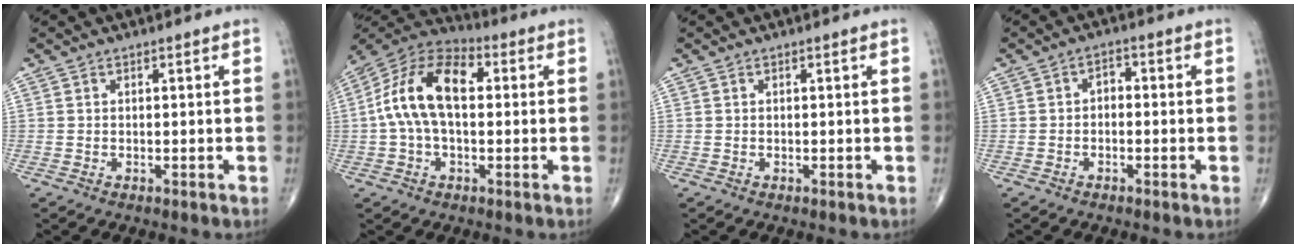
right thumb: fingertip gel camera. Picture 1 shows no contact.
{"total": 14.8, "force": [1.5, 8.4, 12.1], "torque": [-0.228, 0.039, 0.016]}
{"total": 0.0}
{"total": 2.3, "force": [-0.5, 1.6, 1.6], "torque": [-0.014, 0.016, -0.017]}